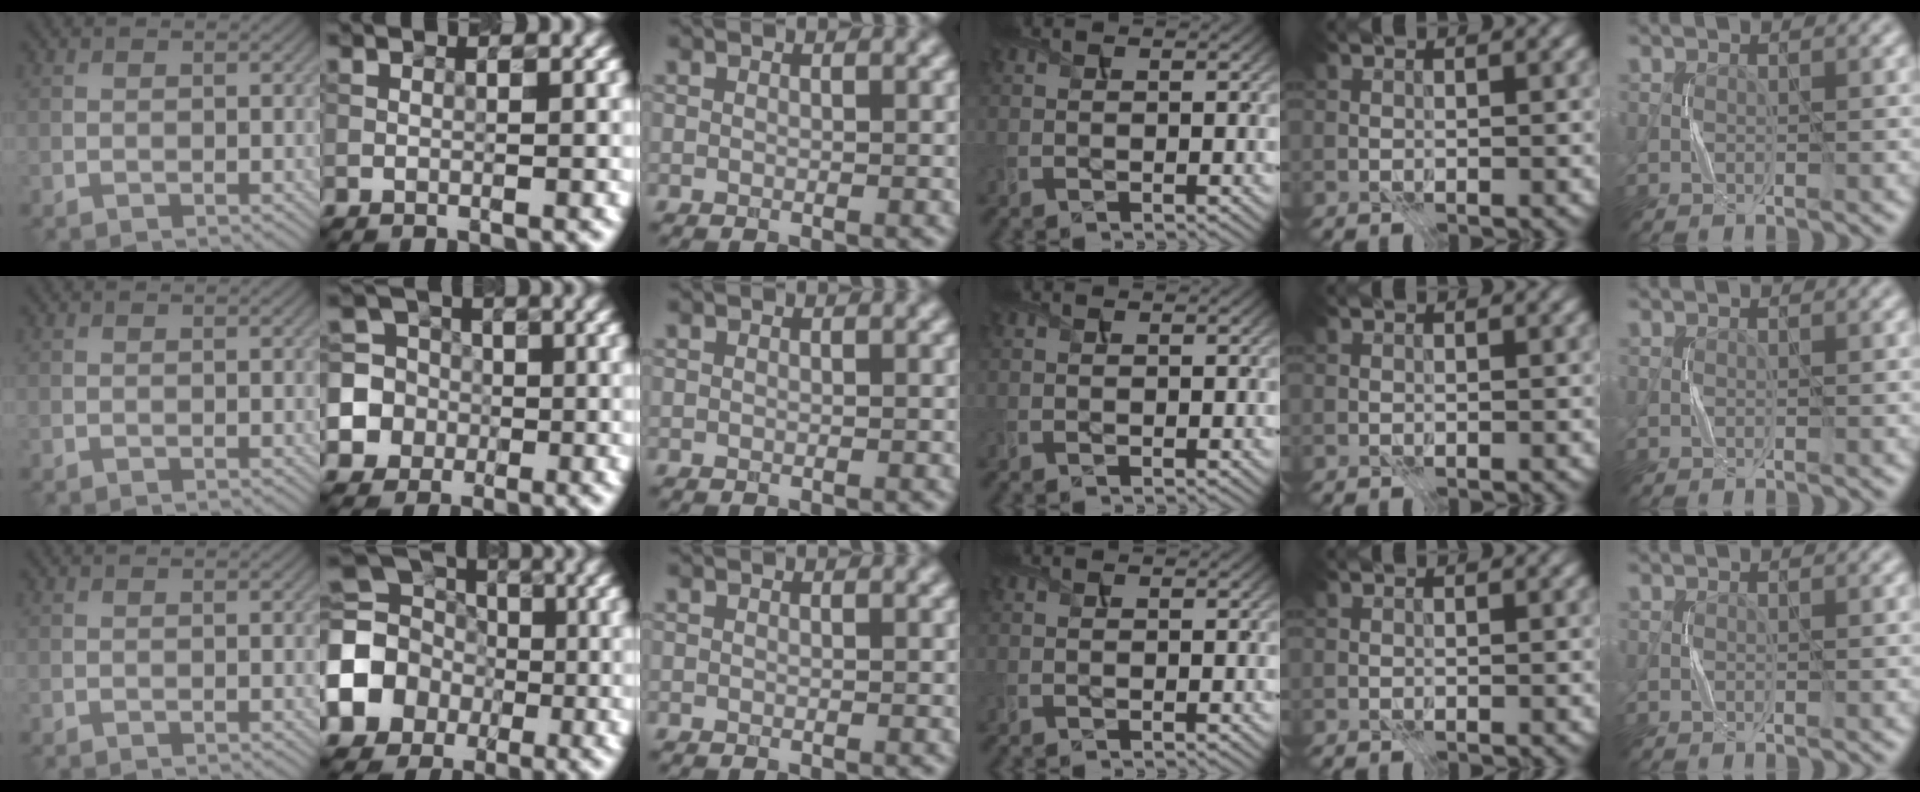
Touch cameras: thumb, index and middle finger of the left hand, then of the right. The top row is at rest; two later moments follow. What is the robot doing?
{"motion": "press", "object": "sticker"}